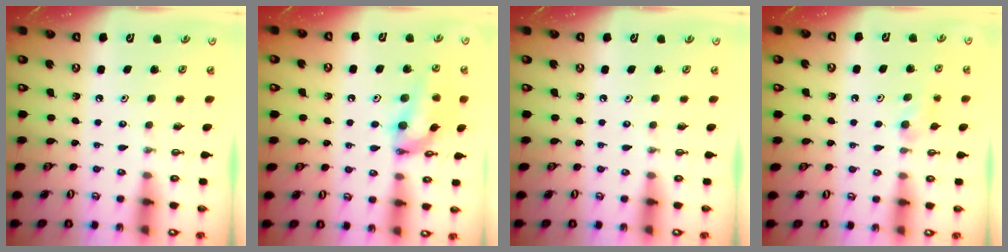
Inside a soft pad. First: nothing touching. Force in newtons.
{"total": 14.7, "press": 13.7, "slide": 5.1}
{"total": 0.0}
{"total": 4.4, "press": 4.2, "slide": 1.1}